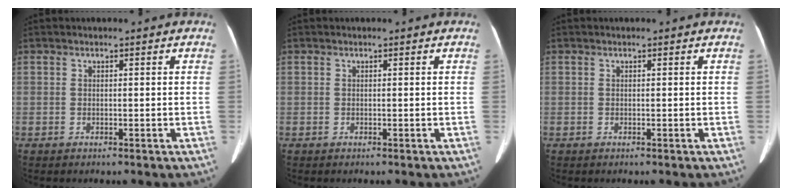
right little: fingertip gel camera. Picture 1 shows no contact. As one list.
[{"total": 0.0}, {"total": 0.0}]